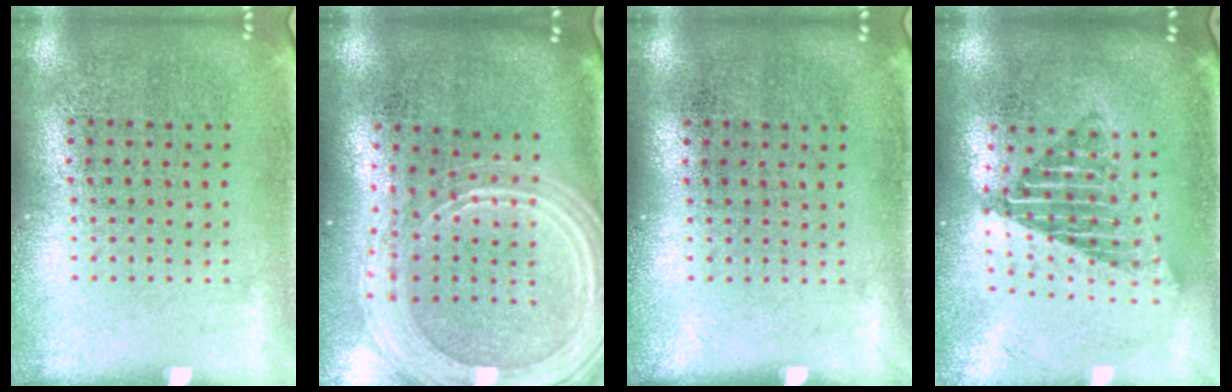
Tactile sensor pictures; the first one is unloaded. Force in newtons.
{"total": 2.3, "press": 2.1, "slide": 1.1}
{"total": 0.0}
{"total": 1.6, "press": 1.4, "slide": 0.9}